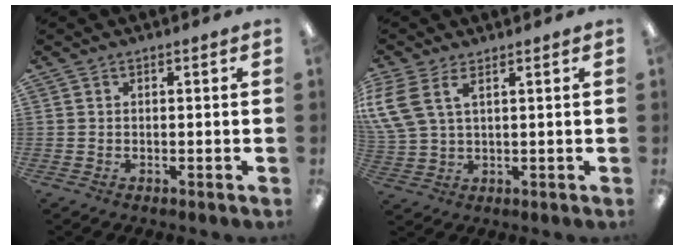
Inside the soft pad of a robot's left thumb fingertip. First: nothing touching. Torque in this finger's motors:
{"motor_torque": [1.86, 1.91, 1.99, -0.77, 0.50]}